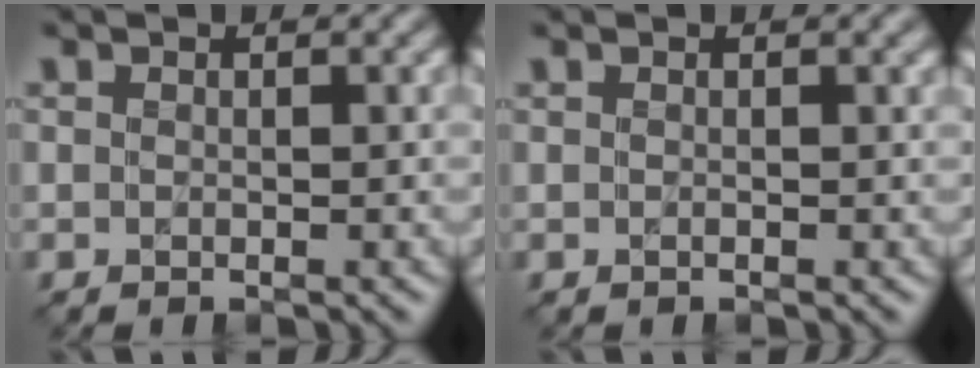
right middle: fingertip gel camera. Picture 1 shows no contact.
{"total": 0.9, "force": [0.3, 0.3, 0.8], "torque": [-0.010, 0.004, 0.001]}